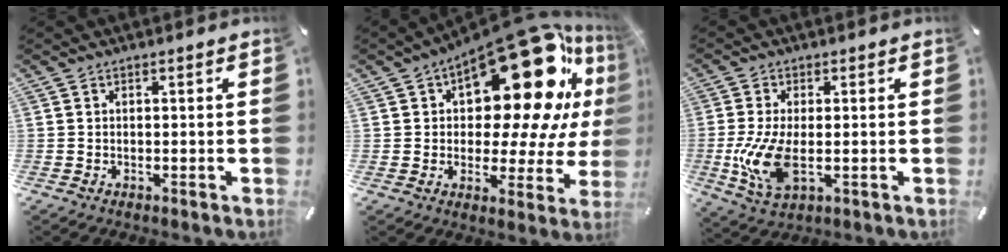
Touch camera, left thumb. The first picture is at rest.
{"total": 27.8, "force": [12.7, 12.6, 21.2], "torque": [-0.296, -0.101, 0.210]}
{"total": 10.7, "force": [-1.1, 5.1, 9.3], "torque": [-0.220, -0.024, -0.017]}